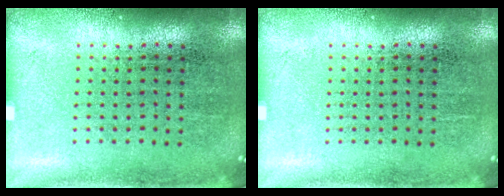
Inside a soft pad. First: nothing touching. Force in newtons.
{"total": 0.0}